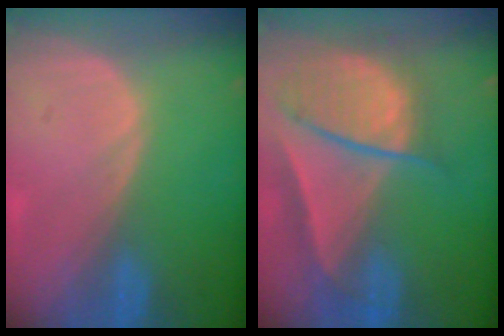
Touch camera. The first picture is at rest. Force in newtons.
{"total": 9.3, "press": 8.1, "slide": 4.7}